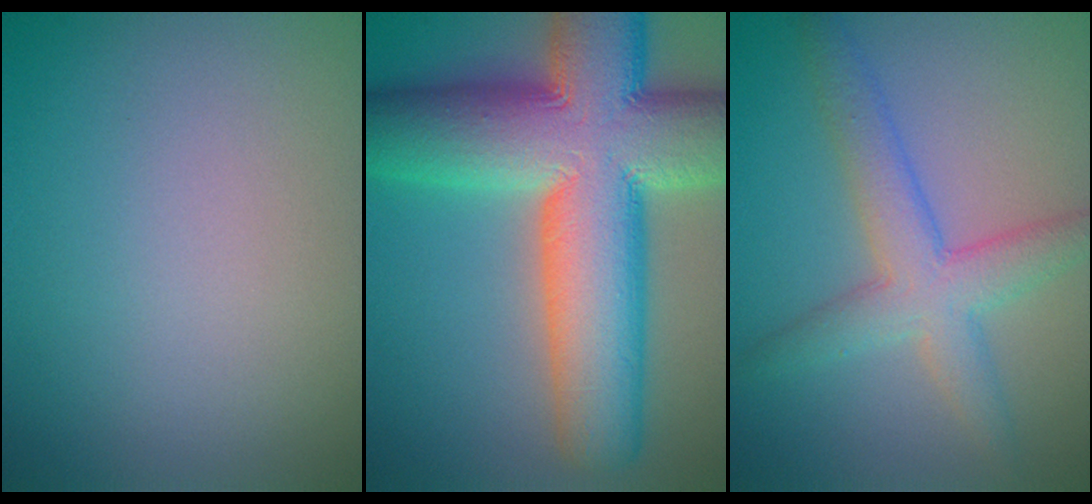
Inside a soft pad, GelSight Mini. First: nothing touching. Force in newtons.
{"total": 15.8, "press": 15.8, "slide": 0.9}
{"total": 4.4, "press": 4.4, "slide": 0.1}